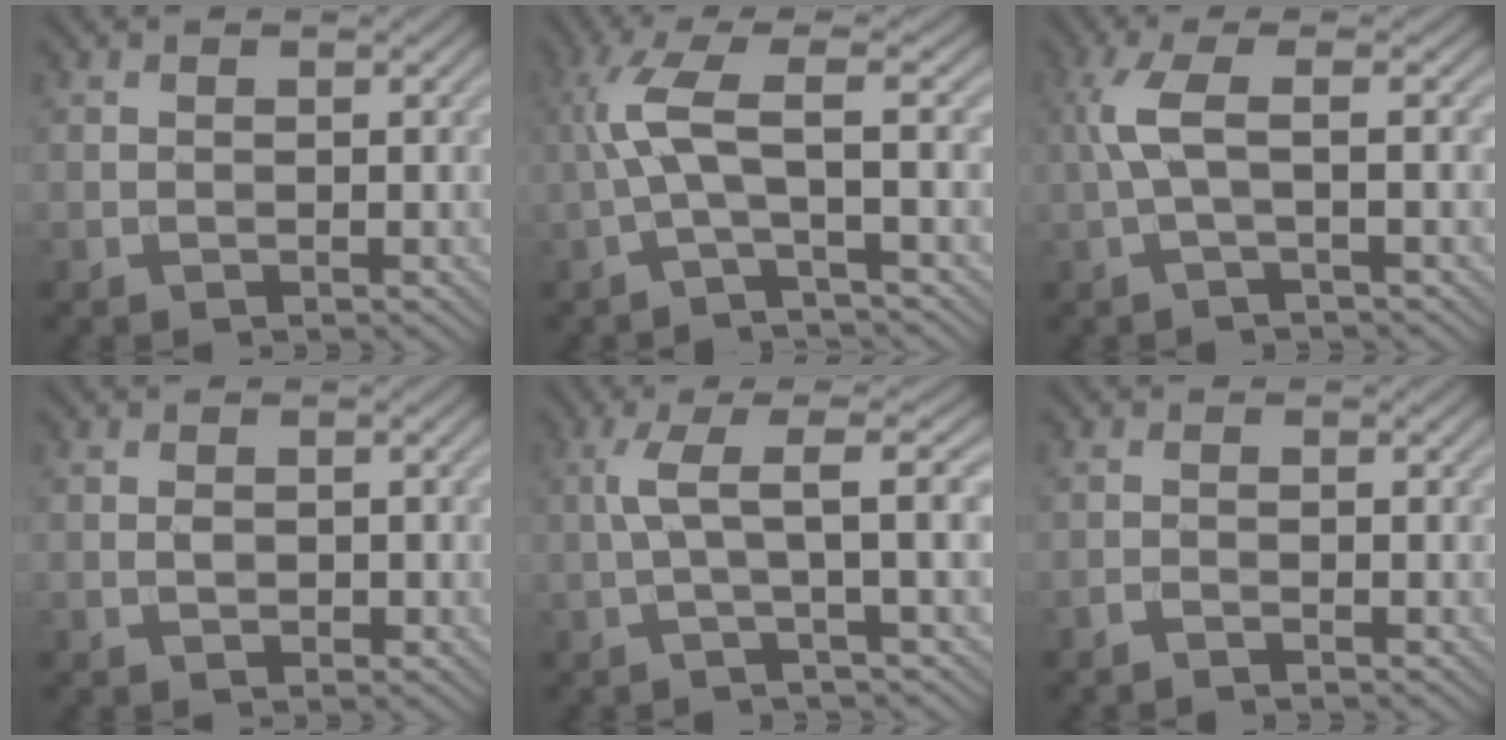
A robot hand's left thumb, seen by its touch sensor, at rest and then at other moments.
{"total": 5.8, "force": [-0.5, 0.7, 5.8], "torque": [-0.128, 0.020, -0.022]}
{"total": 4.5, "force": [0.0, 0.9, 4.4], "torque": [-0.096, 0.010, -0.008]}
{"total": 1.4, "force": [-0.3, 0.9, 1.0], "torque": [-0.015, 0.000, -0.006]}
{"total": 5.7, "force": [0.6, 0.6, 5.6], "torque": [-0.106, 0.022, 0.002]}
{"total": 0.9, "force": [-0.8, 0.1, 0.4], "torque": [-0.007, 0.001, -0.019]}